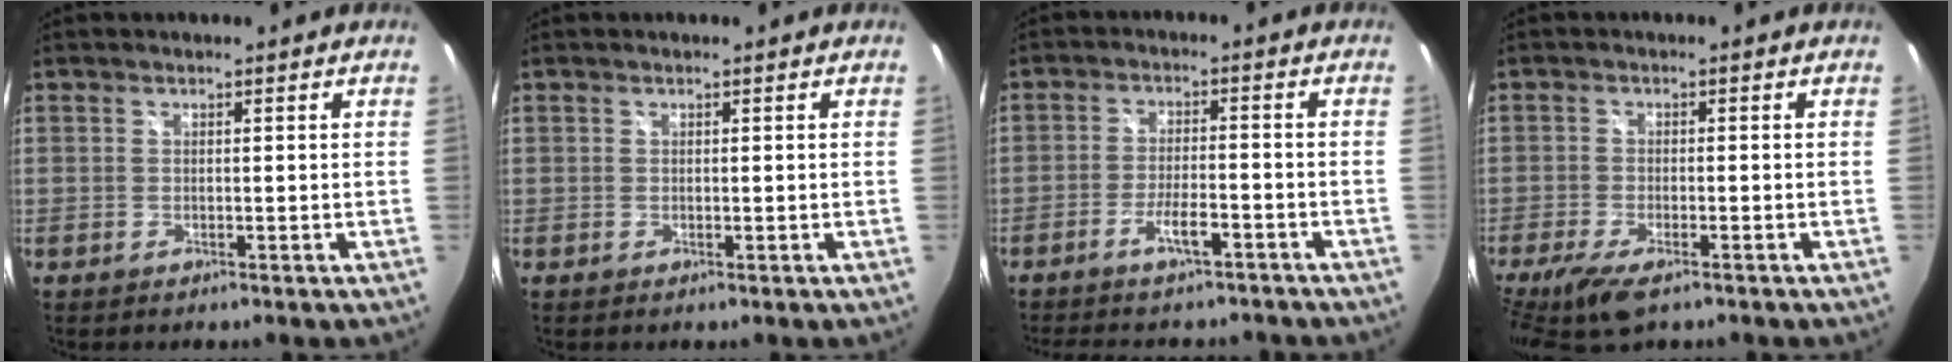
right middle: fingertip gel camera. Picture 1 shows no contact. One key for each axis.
{"total": 0.0}
{"total": 6.8, "fx": -5.6, "fy": 1.4, "fz": 3.5, "tx": -0.077, "ty": -0.006, "tz": -0.091}
{"total": 8.3, "fx": -5.6, "fy": 2.6, "fz": 5.5, "tx": -0.130, "ty": -0.031, "tz": -0.101}